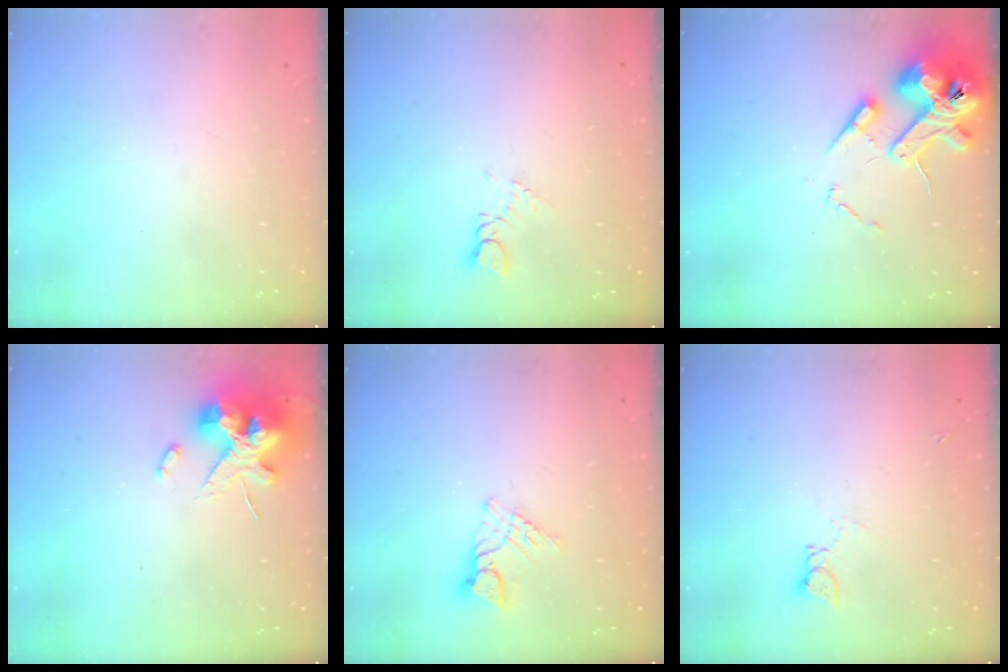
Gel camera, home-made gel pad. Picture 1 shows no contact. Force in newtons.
{"total": 1.7, "press": 1.6, "slide": 0.3}
{"total": 15.0, "press": 14.8, "slide": 2.3}
{"total": 15.3, "press": 15.1, "slide": 2.1}
{"total": 6.9, "press": 6.9, "slide": 0.5}
{"total": 2.8, "press": 2.8, "slide": 0.4}